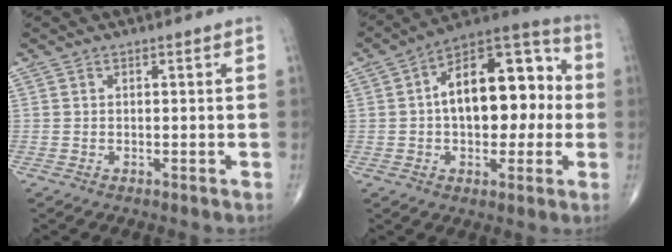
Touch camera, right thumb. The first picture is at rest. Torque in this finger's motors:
{"motor_torque": [0.09, 1.27, 0.66, -0.22, 0.15]}